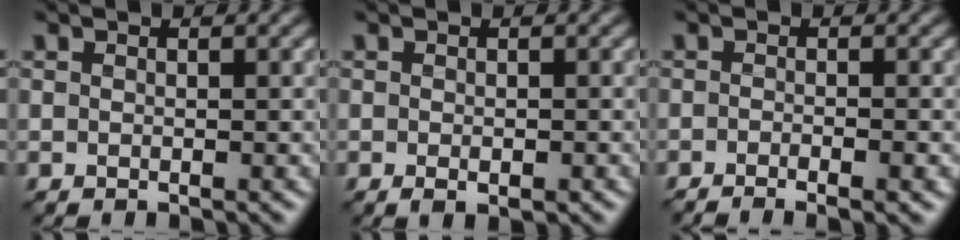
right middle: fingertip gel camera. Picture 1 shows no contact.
{"total": 1.4, "force": [-0.6, 0.6, 1.1], "torque": [-0.019, -0.001, -0.007]}
{"total": 2.8, "force": [-1.7, 0.5, 2.2], "torque": [-0.033, -0.003, -0.023]}